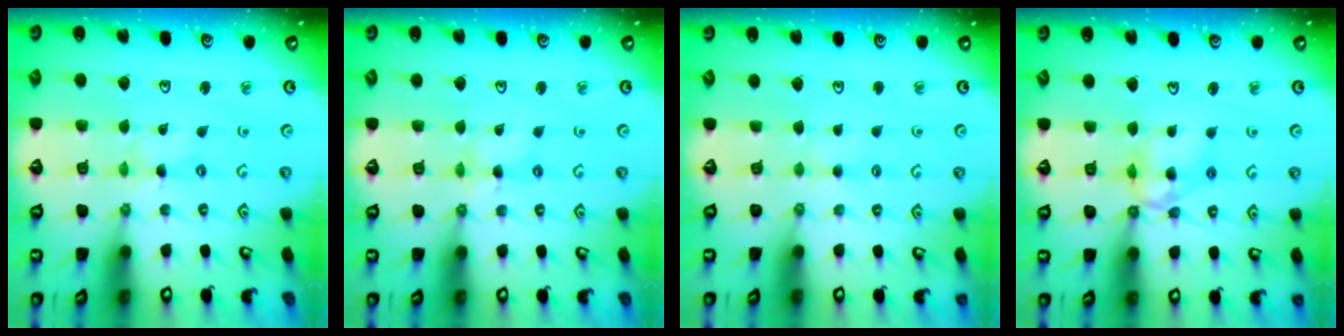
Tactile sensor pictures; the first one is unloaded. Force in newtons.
{"total": 1.5, "press": 1.5, "slide": 0.1}
{"total": 1.8, "press": 1.7, "slide": 0.3}
{"total": 10.9, "press": 10.9, "slide": 1.0}